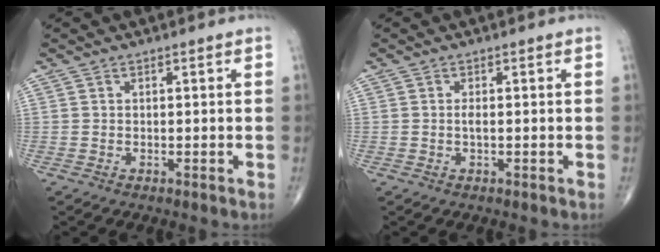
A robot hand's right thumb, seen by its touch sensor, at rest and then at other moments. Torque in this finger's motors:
{"motor_torque": [0.73, 0.52, 0.11, -0.30, 0.05]}